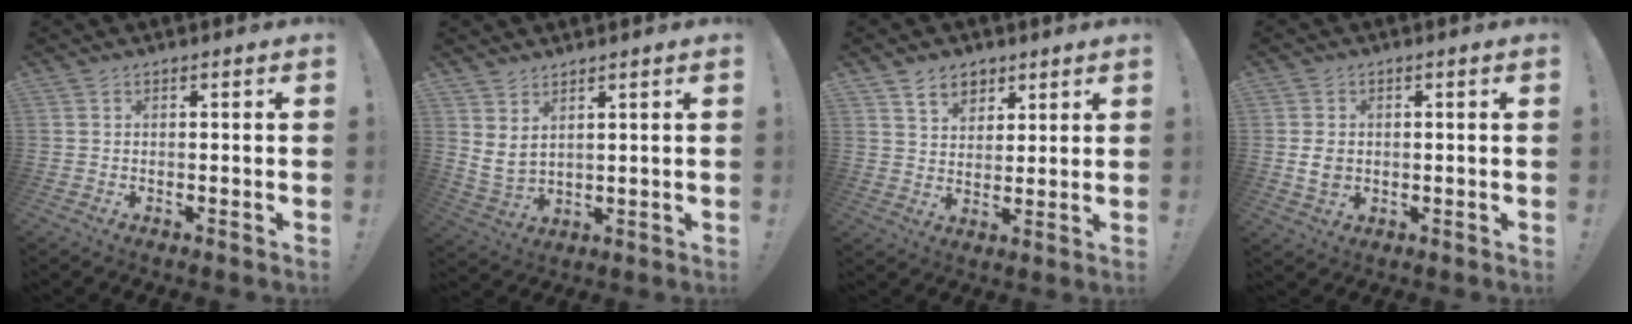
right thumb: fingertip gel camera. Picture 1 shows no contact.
{"total": 4.8, "force": [3.7, 1.8, 2.4], "torque": [-0.046, -0.021, 0.070]}
{"total": 7.3, "force": [4.7, 5.2, 2.0], "torque": [-0.028, -0.026, 0.089]}
{"total": 5.1, "force": [0.1, 4.2, 2.9], "torque": [-0.036, 0.001, 0.003]}